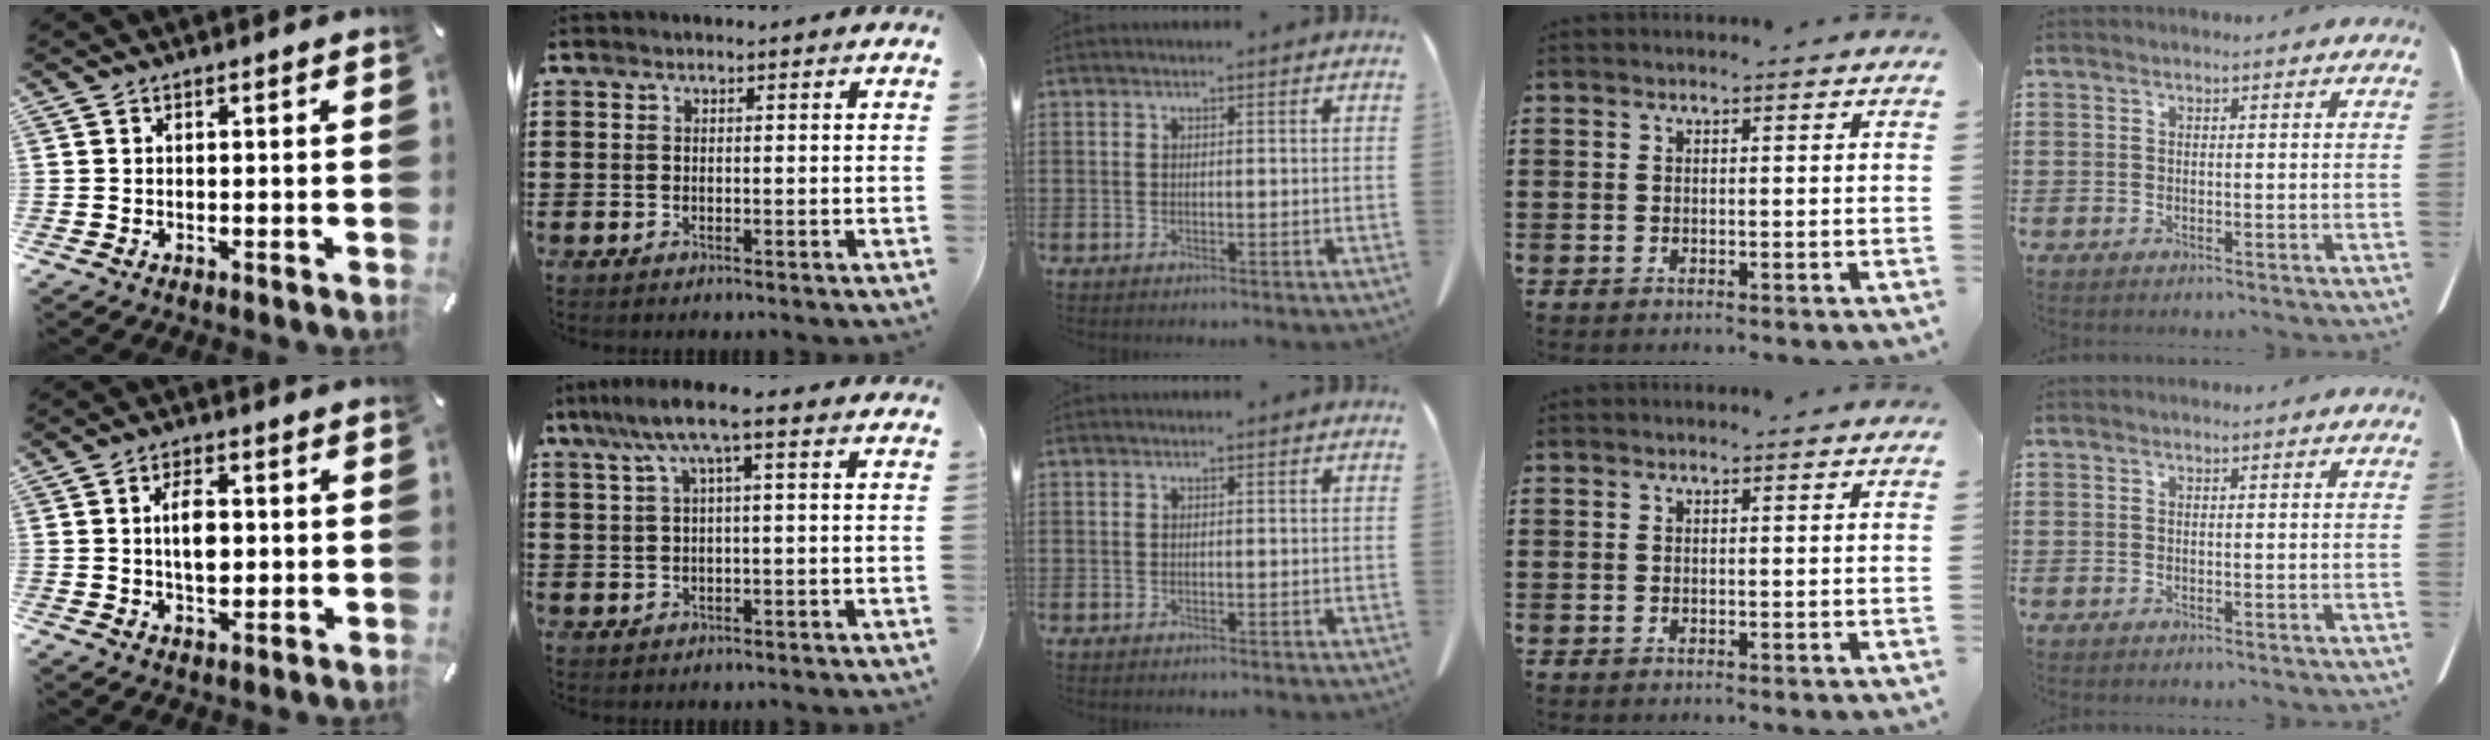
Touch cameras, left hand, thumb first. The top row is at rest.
{"thumb": {"total": 6.3, "force": [0.3, 3.6, 5.1], "torque": [-0.099, -0.003, -0.002]}, "index": {"total": 6.0, "force": [1.6, 0.7, 5.7], "torque": [-0.118, 0.005, 0.023]}}